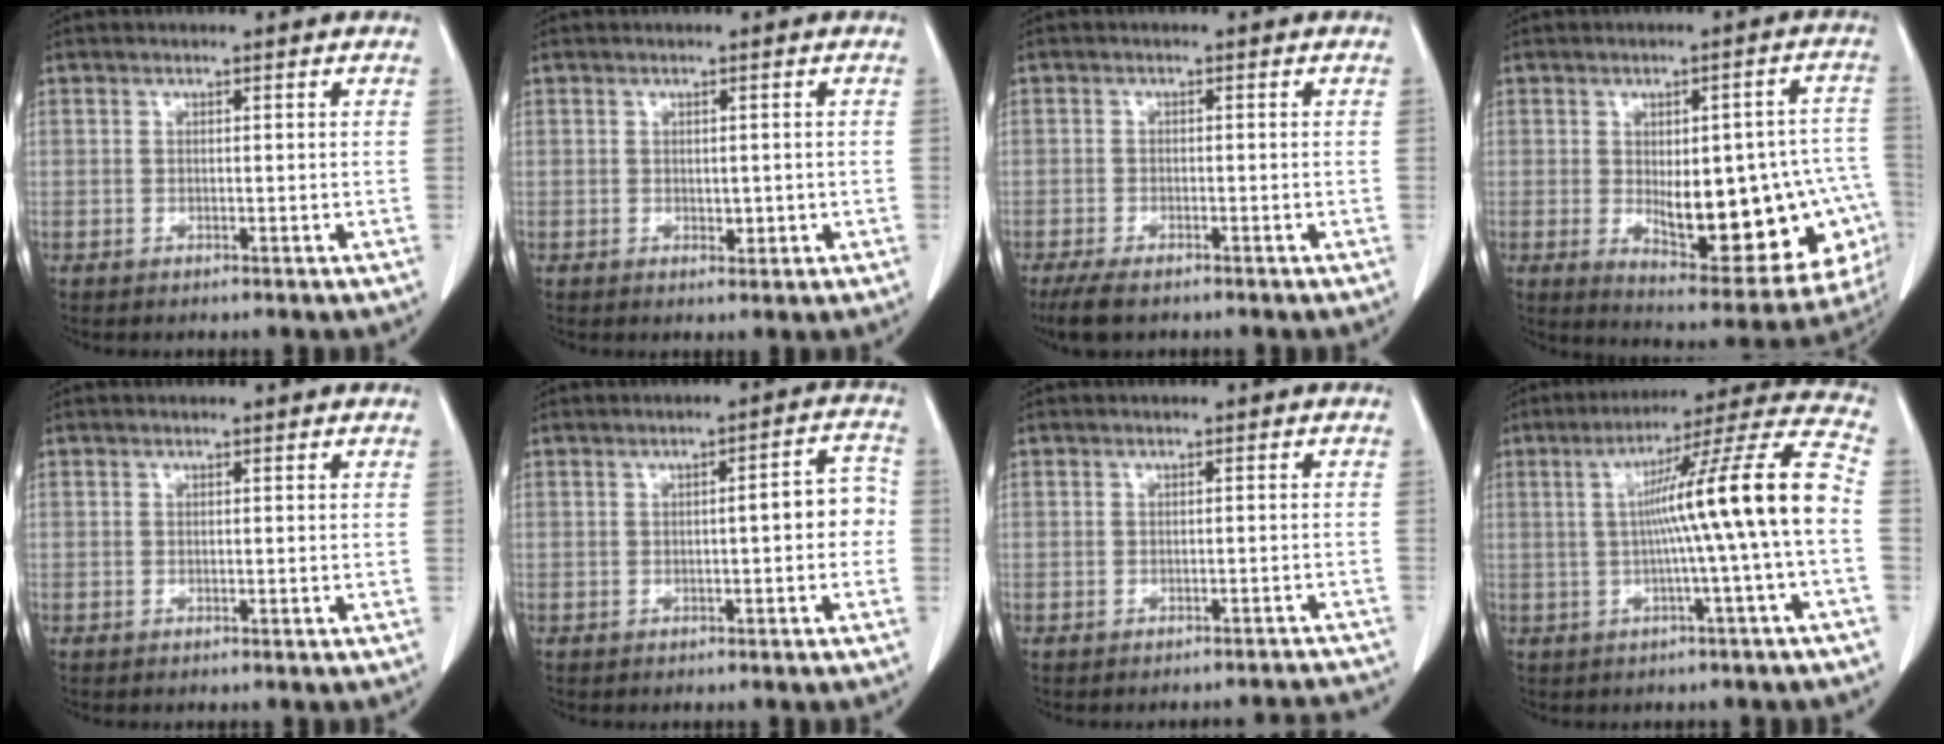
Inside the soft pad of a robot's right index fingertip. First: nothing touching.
{"total": 1.7, "force": [-0.1, 1.0, 1.3], "torque": [-0.017, -0.002, 0.003]}
{"total": 4.5, "force": [-3.3, 1.3, 2.7], "torque": [-0.051, -0.012, -0.052]}
{"total": 20.5, "force": [-3.6, 7.4, 18.7], "torque": [-0.178, 0.021, -0.017]}
{"total": 0.0}
{"total": 4.7, "force": [-0.5, 1.2, 4.5], "torque": [-0.051, 0.022, -0.009]}
{"total": 6.1, "force": [-5.9, 1.3, 0.1], "torque": [0.009, 0.018, -0.054]}
{"total": 14.5, "force": [-0.8, -1.8, 14.4], "torque": [-0.211, 0.021, -0.016]}